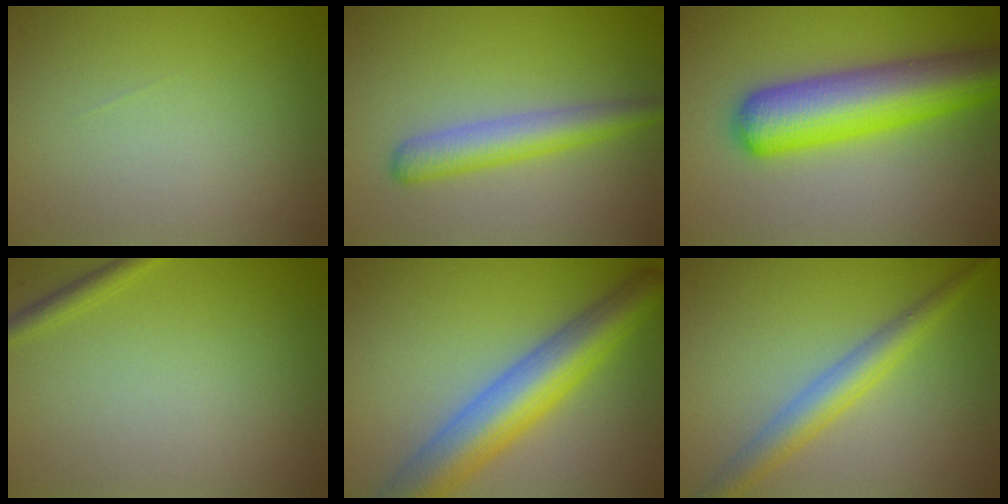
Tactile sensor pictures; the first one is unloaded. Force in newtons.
{"total": 3.6, "press": 3.6, "slide": 0.2}
{"total": 8.7, "press": 8.7, "slide": 0.3}
{"total": 1.3, "press": 1.3, "slide": 0.1}
{"total": 8.1, "press": 8.1, "slide": 0.4}
{"total": 3.6, "press": 3.6, "slide": 0.1}